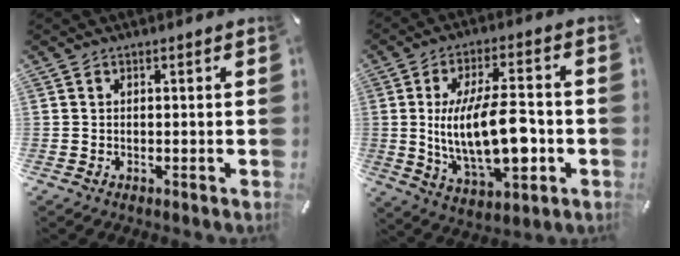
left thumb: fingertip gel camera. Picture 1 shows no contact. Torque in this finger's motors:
{"motor_torque": [1.98, 3.03, 1.88, -0.26, 0.60]}